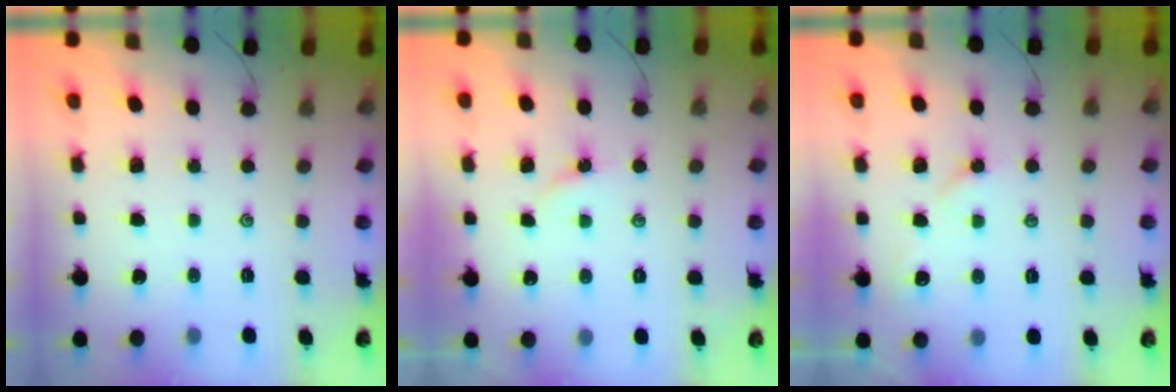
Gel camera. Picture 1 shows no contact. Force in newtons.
{"total": 1.9, "press": 1.9, "slide": 0.3}
{"total": 3.8, "press": 3.8, "slide": 0.5}